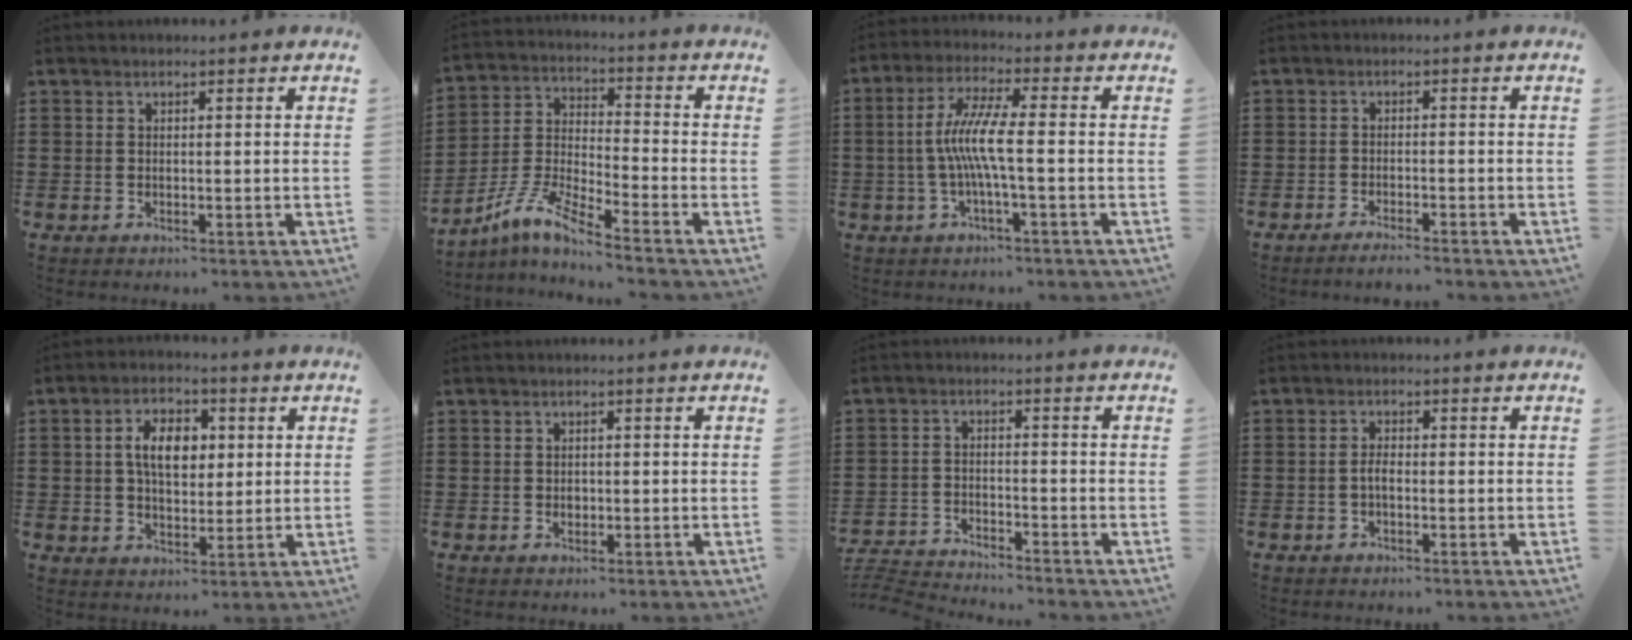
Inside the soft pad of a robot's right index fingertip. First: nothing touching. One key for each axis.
{"total": 7.2, "fx": -6.1, "fy": -0.3, "fz": 3.8, "tx": -0.105, "ty": -0.021, "tz": -0.129}
{"total": 7.4, "fx": -1.1, "fy": 0.4, "fz": 7.3, "tx": -0.152, "ty": -0.010, "tz": -0.030}
{"total": 1.9, "fx": -1.8, "fy": -0.3, "fz": 0.6, "tx": -0.010, "ty": -0.001, "tz": -0.034}
{"total": 6.7, "fx": 1.1, "fy": 4.1, "fz": 5.2, "tx": -0.098, "ty": 0.009, "tz": 0.012}
{"total": 1.0, "fx": 0.0, "fy": 0.8, "fz": 0.5, "tx": -0.010, "ty": 0.005, "tz": -0.002}
{"total": 3.9, "fx": -3.9, "fy": 0.0, "fz": 0.1, "tx": -0.023, "ty": -0.006, "tz": -0.088}
{"total": 1.9, "fx": -0.7, "fy": 0.6, "fz": 1.7, "tx": -0.040, "ty": -0.004, "tz": -0.015}